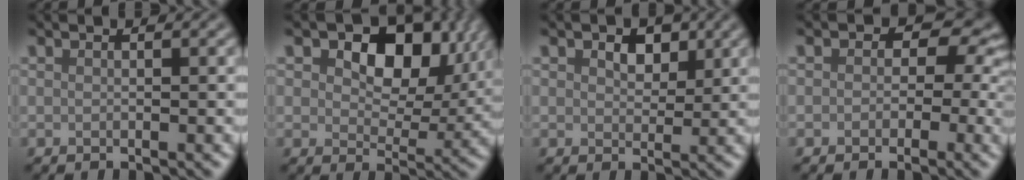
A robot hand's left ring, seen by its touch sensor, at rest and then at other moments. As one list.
[{"total": 9.5, "force": [3.7, 6.0, 6.4], "torque": [-0.102, -0.005, 0.055]}, {"total": 2.7, "force": [1.3, 1.7, 1.5], "torque": [-0.027, -0.001, 0.016]}, {"total": 3.9, "force": [0.3, 3.1, 2.4], "torque": [-0.008, 0.006, 0.000]}]